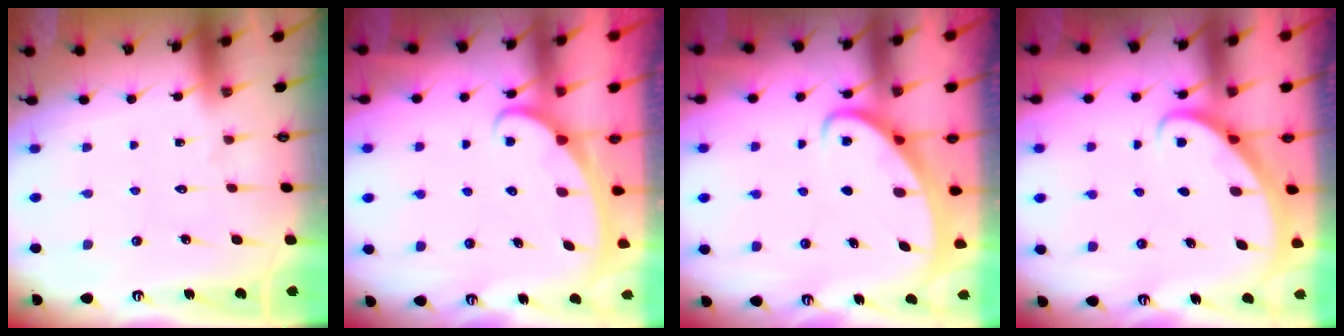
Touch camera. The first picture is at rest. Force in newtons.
{"total": 2.4, "press": 2.4, "slide": 0.4}
{"total": 2.5, "press": 2.5, "slide": 0.3}
{"total": 2.8, "press": 2.8, "slide": 0.2}